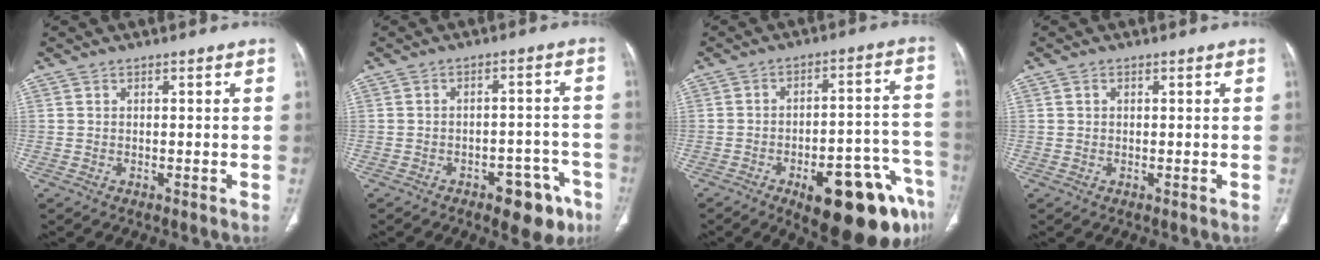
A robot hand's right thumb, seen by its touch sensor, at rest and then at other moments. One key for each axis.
{"total": 9.7, "fx": -5.6, "fy": 4.7, "fz": 6.4, "tx": -0.051, "ty": 0.037, "tz": -0.066}
{"total": 21.0, "fx": -11.5, "fy": 7.2, "fz": 16.1, "tx": -0.139, "ty": 0.070, "tz": -0.148}
{"total": 0.6, "fx": 0.2, "fy": 0.5, "fz": 0.3, "tx": -0.003, "ty": 0.001, "tz": 0.003}